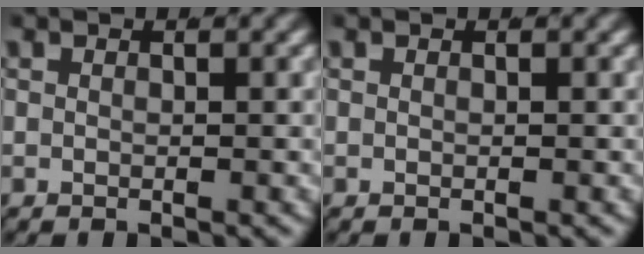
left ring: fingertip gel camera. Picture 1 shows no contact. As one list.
[{"total": 0.0}]